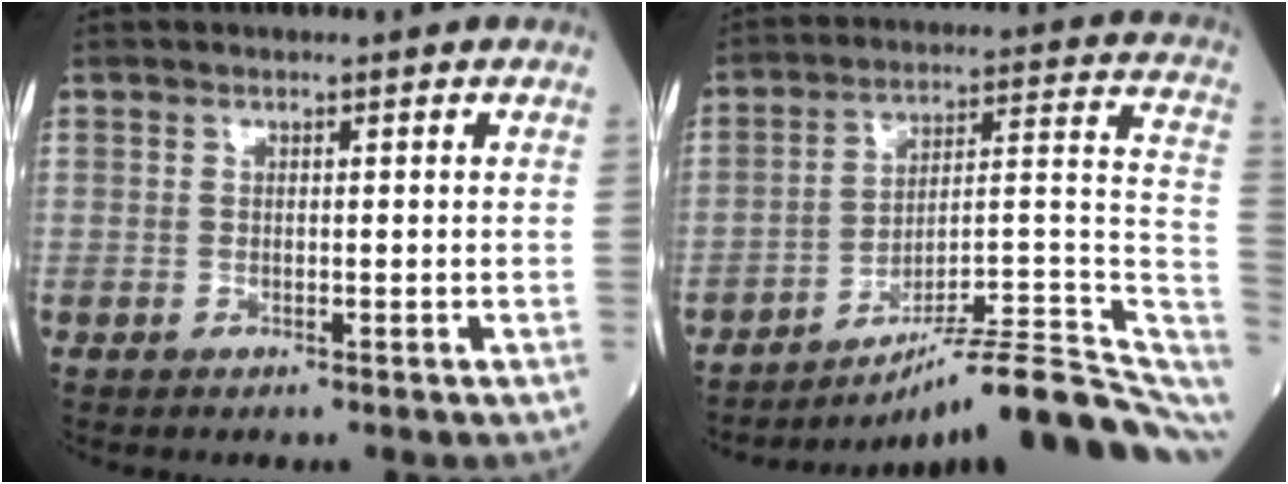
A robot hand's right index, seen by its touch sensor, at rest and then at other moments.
{"total": 20.3, "force": [-14.9, 1.7, 13.6], "torque": [-0.115, 0.038, -0.217]}